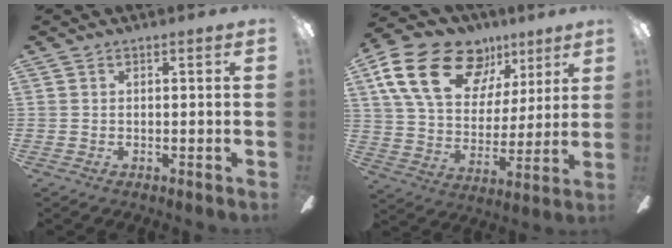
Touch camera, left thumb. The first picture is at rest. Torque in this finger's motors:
{"motor_torque": [0.38, 0.66, 1.76, -1.01, 0.35]}